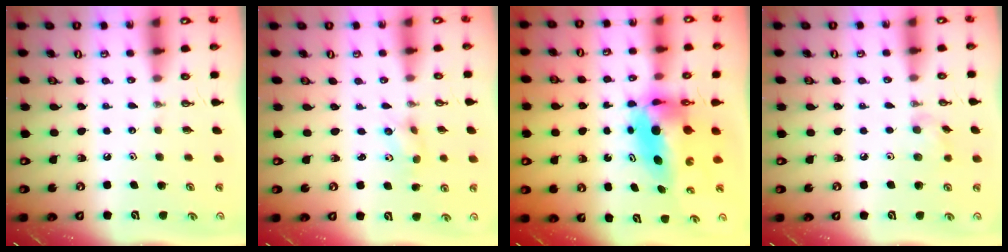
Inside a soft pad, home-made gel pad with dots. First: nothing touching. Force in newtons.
{"total": 3.8, "press": 3.5, "slide": 1.5}
{"total": 7.6, "press": 7.4, "slide": 1.6}
{"total": 7.5, "press": 7.1, "slide": 2.3}